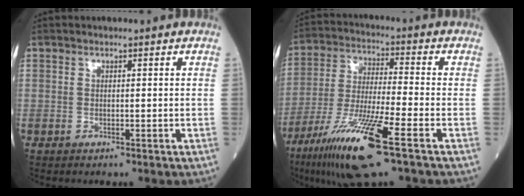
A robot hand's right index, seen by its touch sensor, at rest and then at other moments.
{"total": 15.2, "force": [-8.1, 0.6, 12.9], "torque": [-0.263, -0.037, -0.148]}